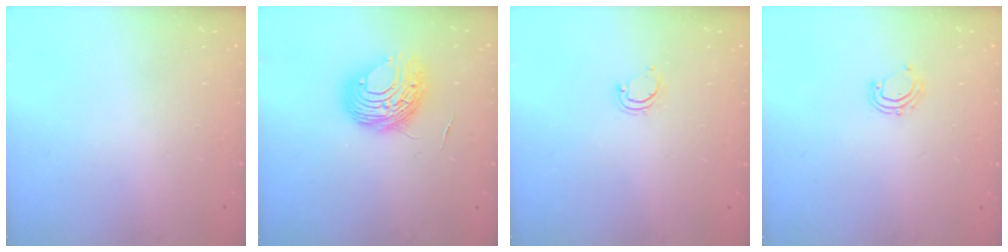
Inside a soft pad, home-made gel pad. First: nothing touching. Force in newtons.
{"total": 9.7, "press": 9.6, "slide": 1.3}
{"total": 3.9, "press": 3.9, "slide": 0.4}
{"total": 5.6, "press": 5.4, "slide": 1.5}